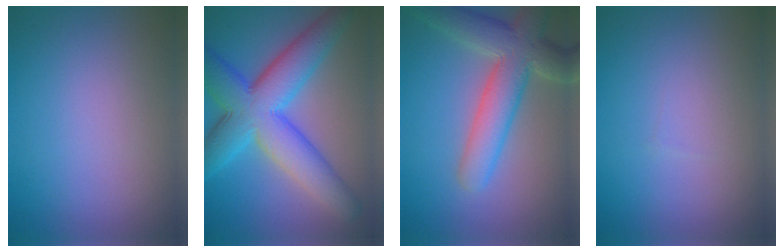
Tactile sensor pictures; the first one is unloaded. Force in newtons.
{"total": 10.4, "press": 10.4, "slide": 0.1}
{"total": 7.4, "press": 7.4, "slide": 0.8}
{"total": 0.0}